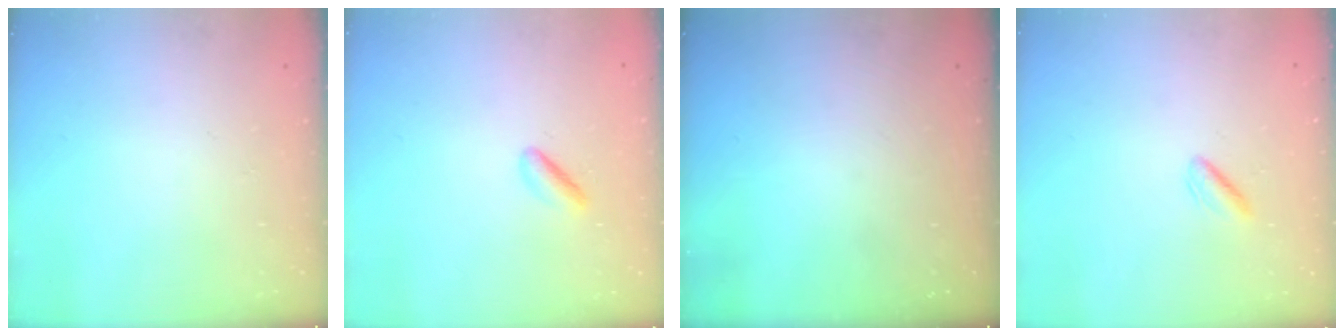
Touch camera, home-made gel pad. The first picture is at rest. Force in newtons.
{"total": 2.3, "press": 2.1, "slide": 0.9}
{"total": 0.0}
{"total": 1.7, "press": 1.3, "slide": 1.0}